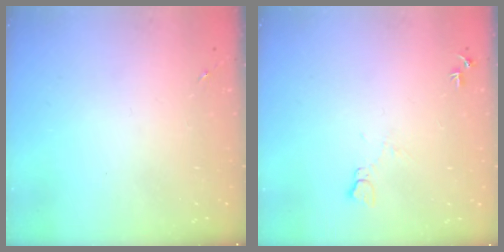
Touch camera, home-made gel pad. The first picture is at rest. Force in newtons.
{"total": 6.6, "press": 6.6, "slide": 0.7}